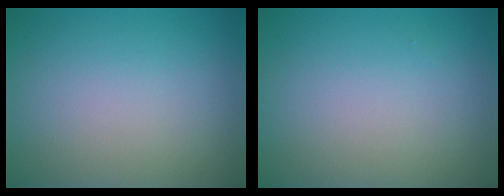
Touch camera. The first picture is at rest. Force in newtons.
{"total": 0.0}